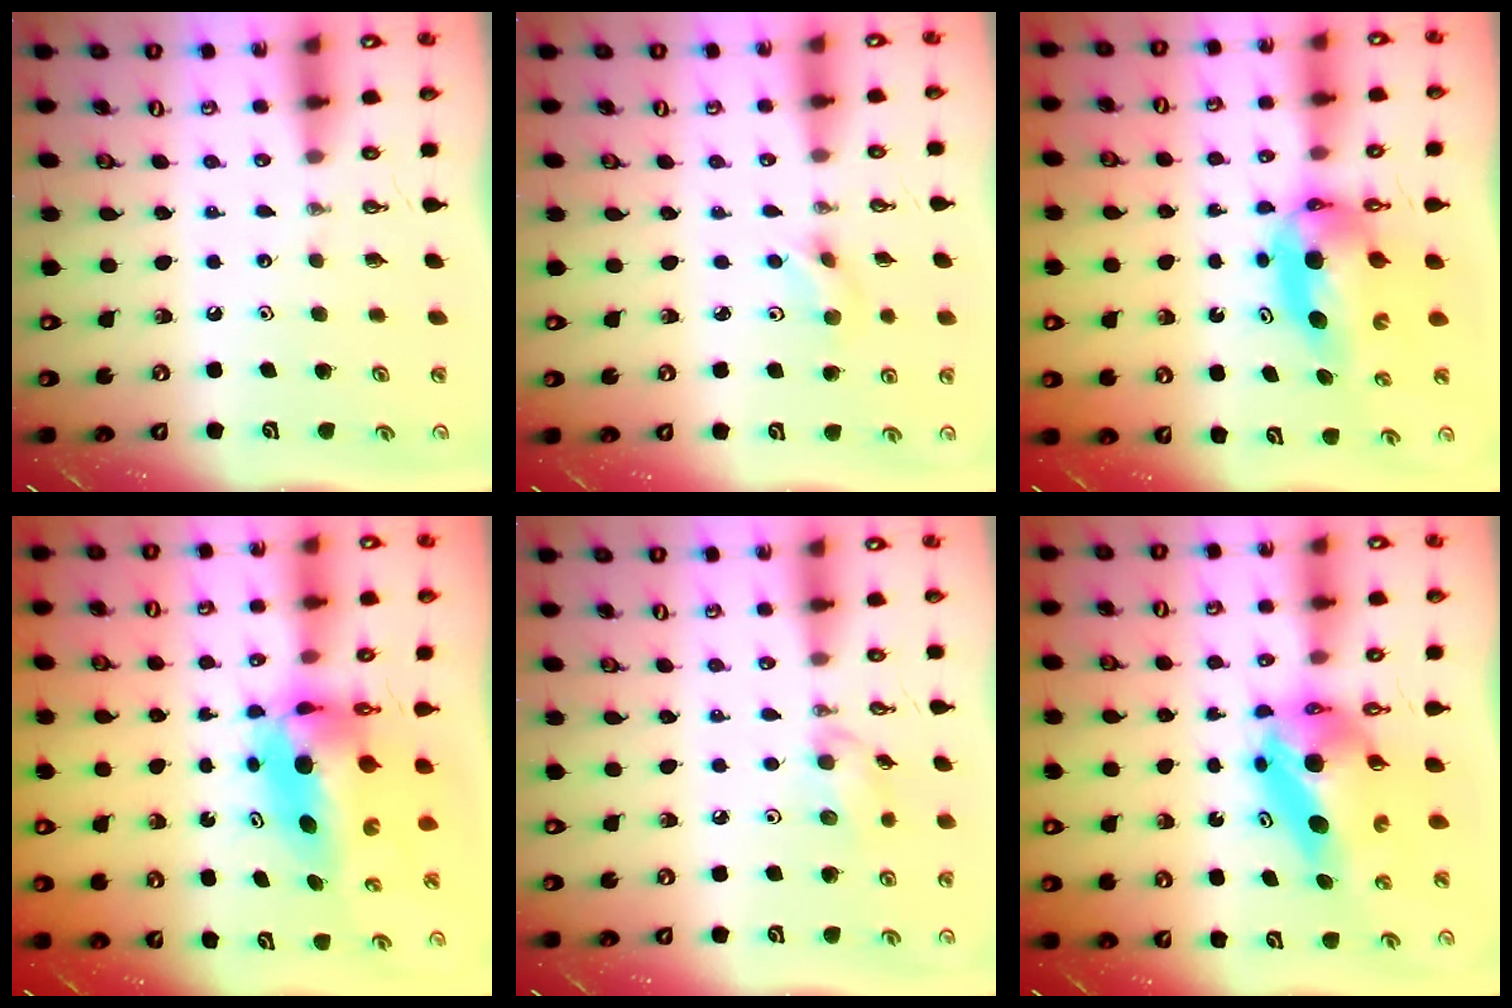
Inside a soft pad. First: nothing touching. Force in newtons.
{"total": 3.7, "press": 3.6, "slide": 0.9}
{"total": 7.2, "press": 6.7, "slide": 2.7}
{"total": 7.6, "press": 7.4, "slide": 1.6}
{"total": 6.4, "press": 6.2, "slide": 1.6}
{"total": 8.6, "press": 8.6, "slide": 0.7}